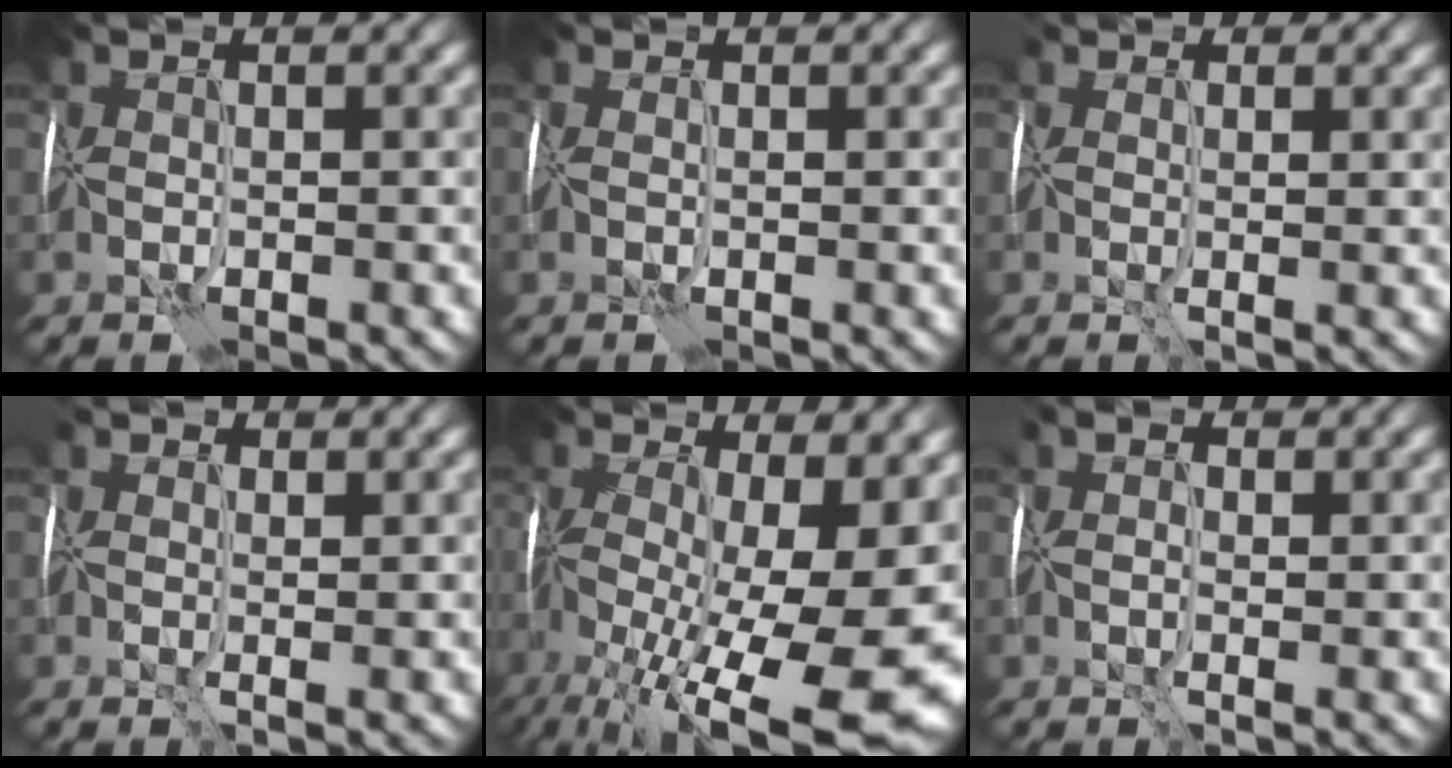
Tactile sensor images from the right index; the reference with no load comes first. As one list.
[{"total": 0.6, "force": [0.2, 0.2, 0.5], "torque": [-0.009, 0.001, 0.007]}, {"total": 1.7, "force": [0.6, 1.2, 1.1], "torque": [-0.020, 0.006, 0.006]}, {"total": 1.4, "force": [0.5, 1.0, 0.9], "torque": [-0.022, 0.003, 0.006]}, {"total": 17.0, "force": [-4.3, 7.0, 14.9], "torque": [-0.277, -0.027, -0.060]}, {"total": 1.0, "force": [0.3, 0.5, 0.8], "torque": [-0.026, 0.002, 0.001]}]